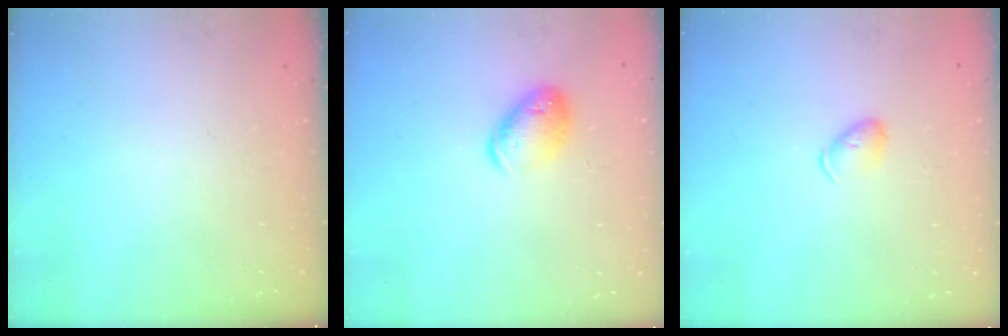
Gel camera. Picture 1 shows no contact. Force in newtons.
{"total": 11.9, "press": 11.7, "slide": 2.1}
{"total": 4.5, "press": 4.5, "slide": 0.6}